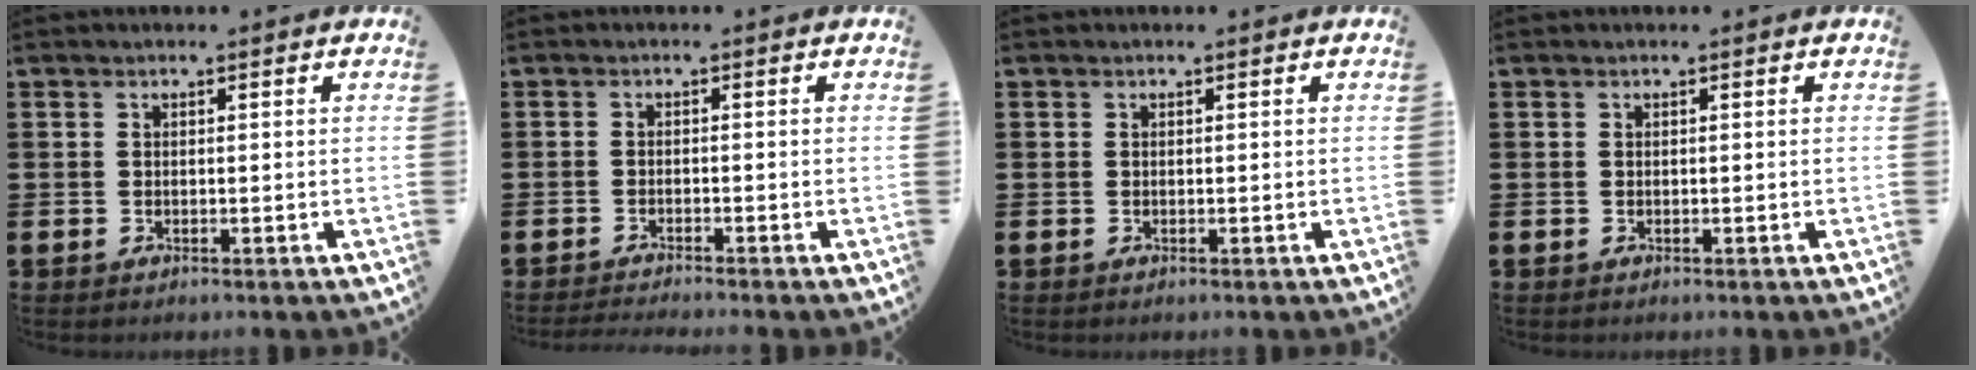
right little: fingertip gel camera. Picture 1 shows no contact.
{"total": 1.0, "force": [-1.0, -0.2, 0.2], "torque": [-0.004, -0.001, -0.020]}
{"total": 0.0}
{"total": 0.0}